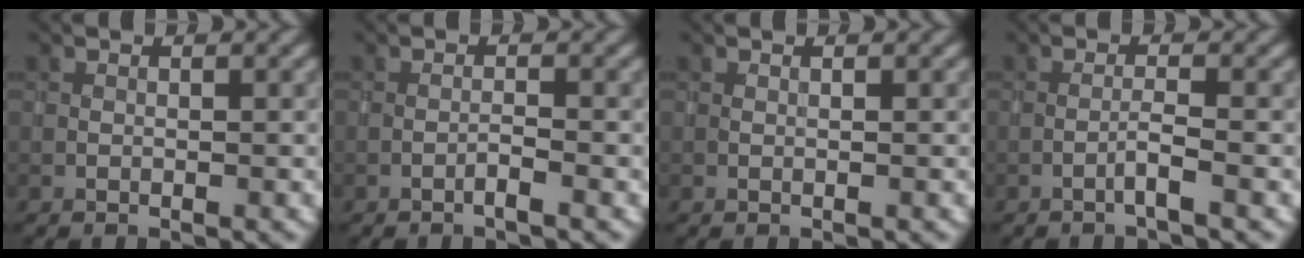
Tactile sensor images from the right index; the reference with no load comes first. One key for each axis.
{"total": 0.8, "fx": -0.6, "fy": 0.0, "fz": 0.5, "tx": -0.010, "ty": 0.005, "tz": -0.013}
{"total": 0.0}
{"total": 1.2, "fx": -0.7, "fy": -0.1, "fz": 1.0, "tx": -0.018, "ty": 0.010, "tz": -0.019}